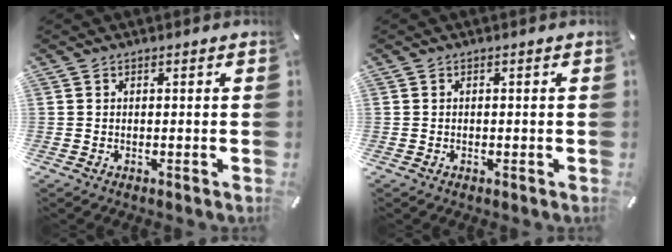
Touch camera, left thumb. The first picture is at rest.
{"total": 0.5, "force": [-0.2, 0.4, 0.3], "torque": [-0.008, 0.000, -0.005]}